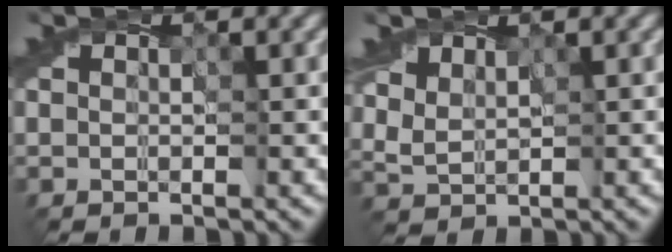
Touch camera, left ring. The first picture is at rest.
{"total": 2.5, "force": [2.0, 1.3, 0.7], "torque": [-0.028, 0.001, 0.052]}